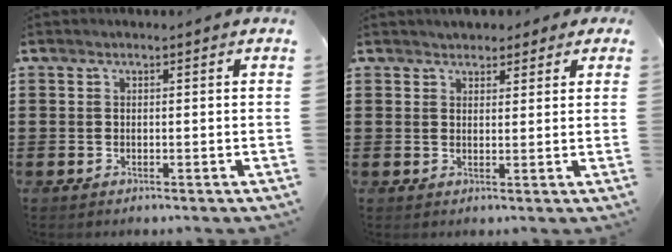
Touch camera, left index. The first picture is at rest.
{"total": 2.2, "force": [1.9, 1.2, 0.0], "torque": [0.000, 0.004, 0.034]}